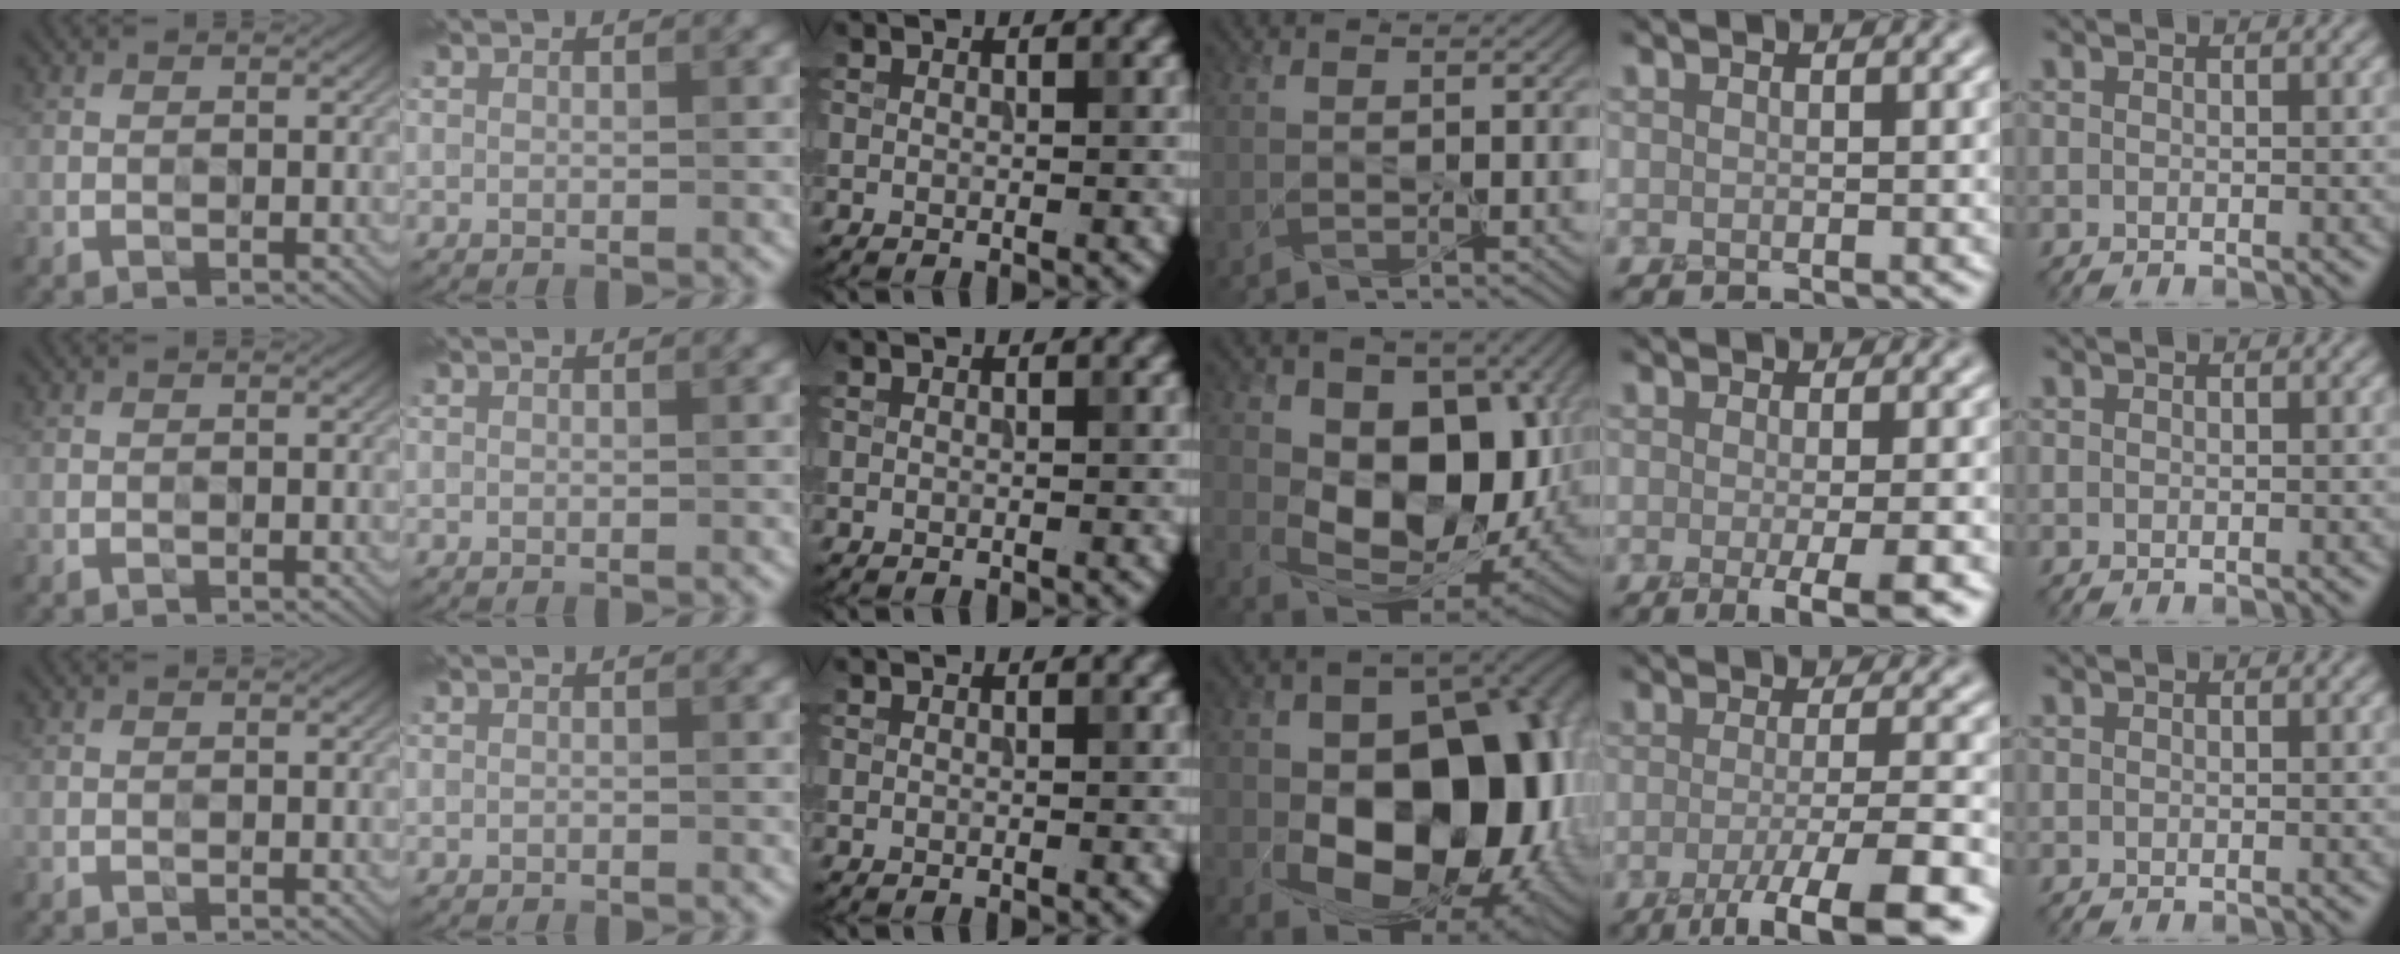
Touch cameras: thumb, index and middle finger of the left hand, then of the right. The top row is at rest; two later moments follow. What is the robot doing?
{"motion": "peel", "object": "velcro strap"}